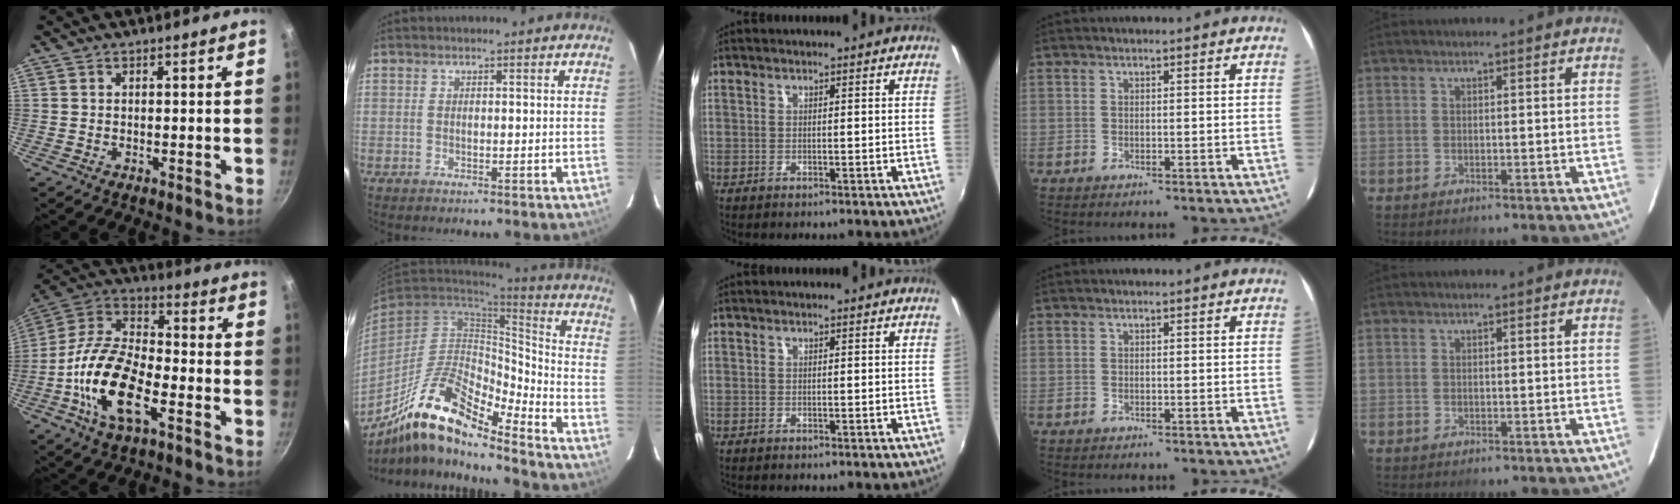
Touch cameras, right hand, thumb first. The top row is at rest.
{"thumb": {"total": 18.1, "force": [-6.3, 8.6, 14.6], "torque": [-0.274, 0.038, -0.139]}, "index": {"total": 17.5, "force": [-12.4, 4.8, 11.4], "torque": [-0.214, -0.013, -0.237]}}